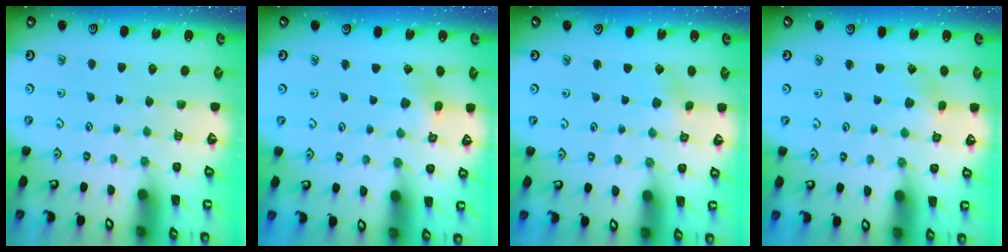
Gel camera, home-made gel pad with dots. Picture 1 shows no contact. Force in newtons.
{"total": 2.6, "press": 2.5, "slide": 0.3}
{"total": 2.5, "press": 2.4, "slide": 0.7}
{"total": 2.0, "press": 1.9, "slide": 0.3}